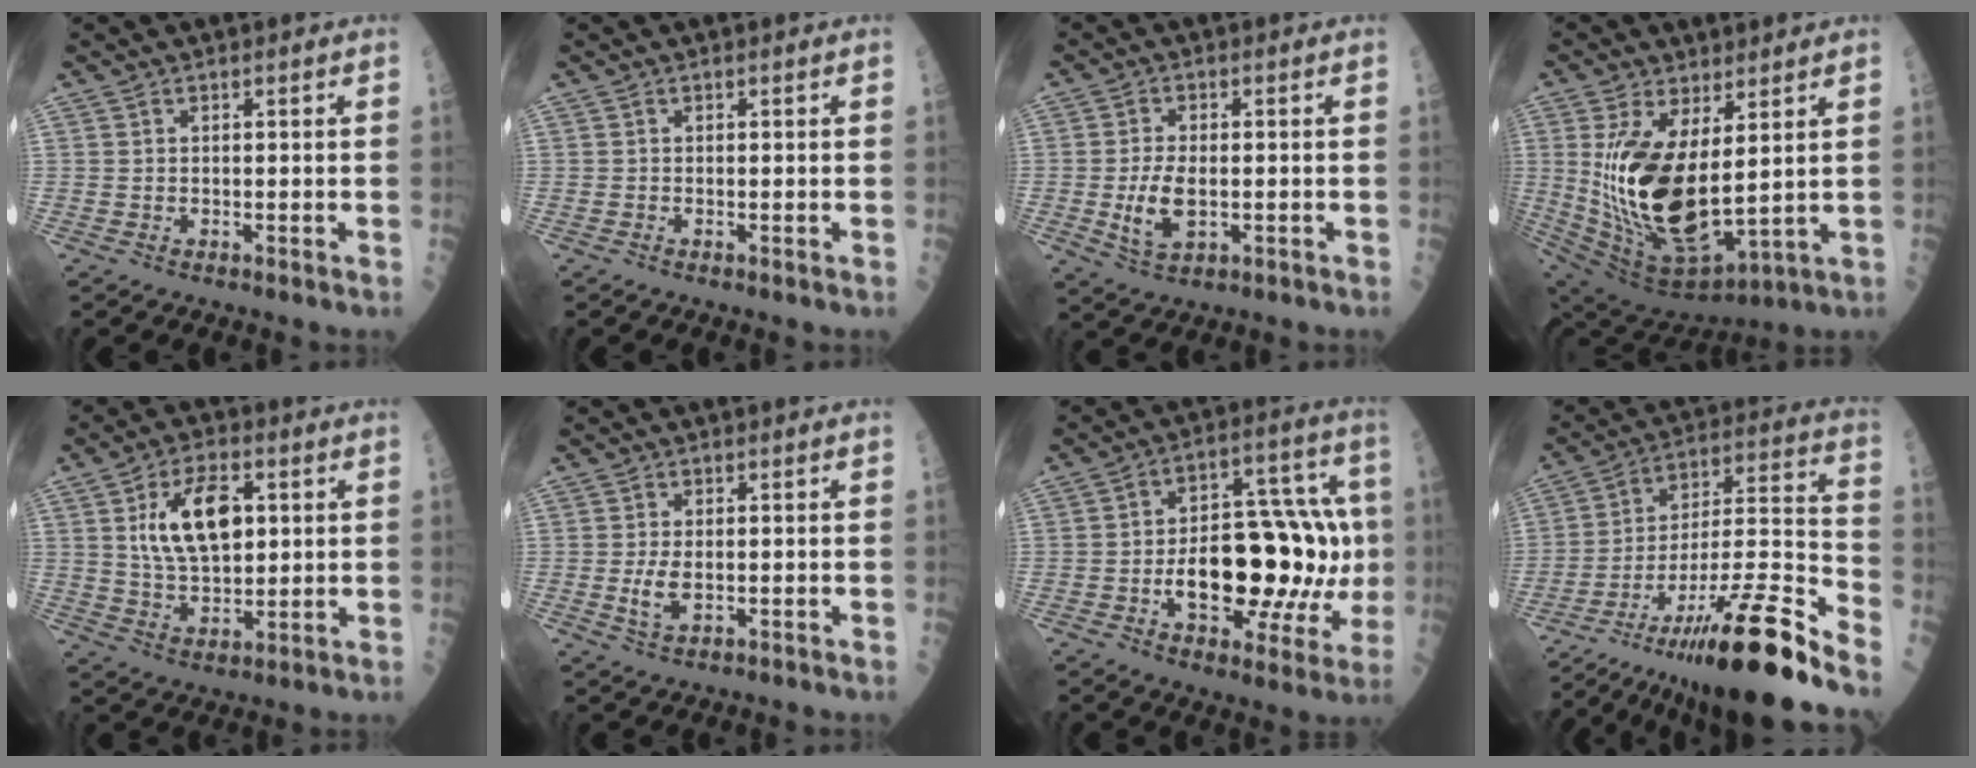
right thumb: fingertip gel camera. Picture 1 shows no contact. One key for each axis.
{"total": 0.0}
{"total": 6.9, "fx": -1.1, "fy": 3.5, "fz": 5.9, "tx": -0.110, "ty": -0.003, "tz": -0.014}
{"total": 20.9, "fx": 2.9, "fy": 9.3, "fz": 18.5, "tx": -0.368, "ty": -0.042, "tz": 0.078}
{"total": 13.3, "fx": 3.1, "fy": 7.1, "fz": 10.8, "tx": -0.171, "ty": -0.006, "tz": 0.060}
{"total": 3.8, "fx": -0.5, "fy": 1.9, "fz": 3.2, "tx": -0.062, "ty": -0.005, "tz": -0.006}
{"total": 24.5, "fx": -2.3, "fy": 12.2, "fz": 21.2, "tx": -0.282, "ty": 0.036, "tz": -0.020}
{"total": 27.5, "fx": -18.8, "fy": 3.3, "fz": 19.9, "tx": -0.294, "ty": 0.062, "tz": -0.313}